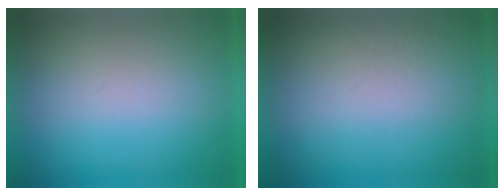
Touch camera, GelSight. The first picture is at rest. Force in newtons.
{"total": 3.6}